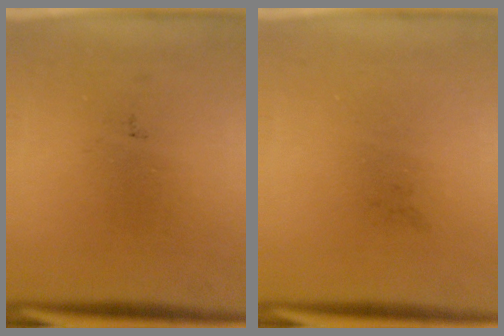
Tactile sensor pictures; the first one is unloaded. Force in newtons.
{"total": 0.0}